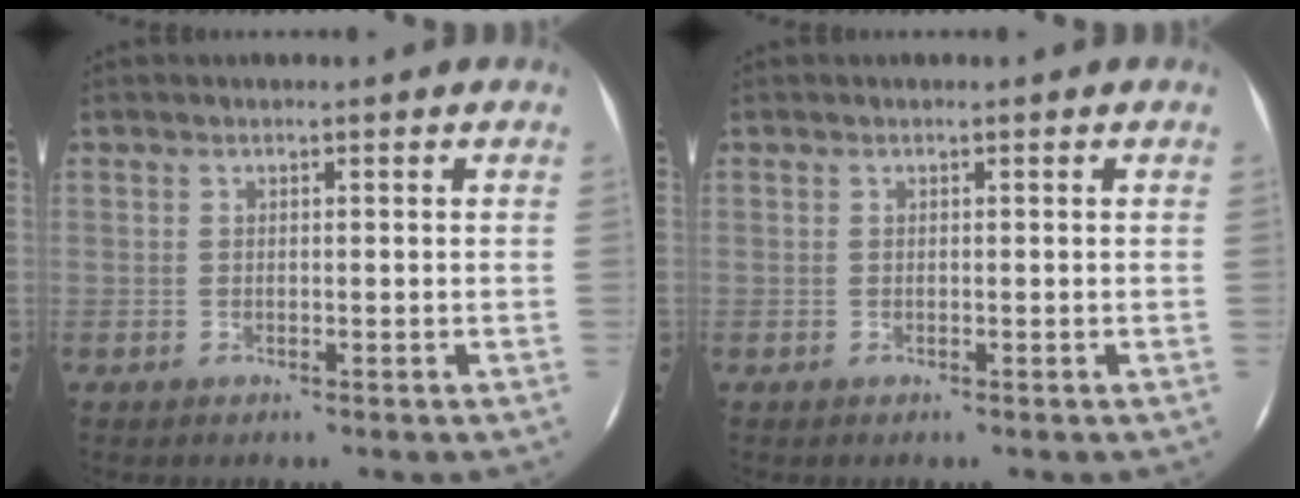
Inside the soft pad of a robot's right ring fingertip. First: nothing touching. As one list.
[{"total": 0.0}]